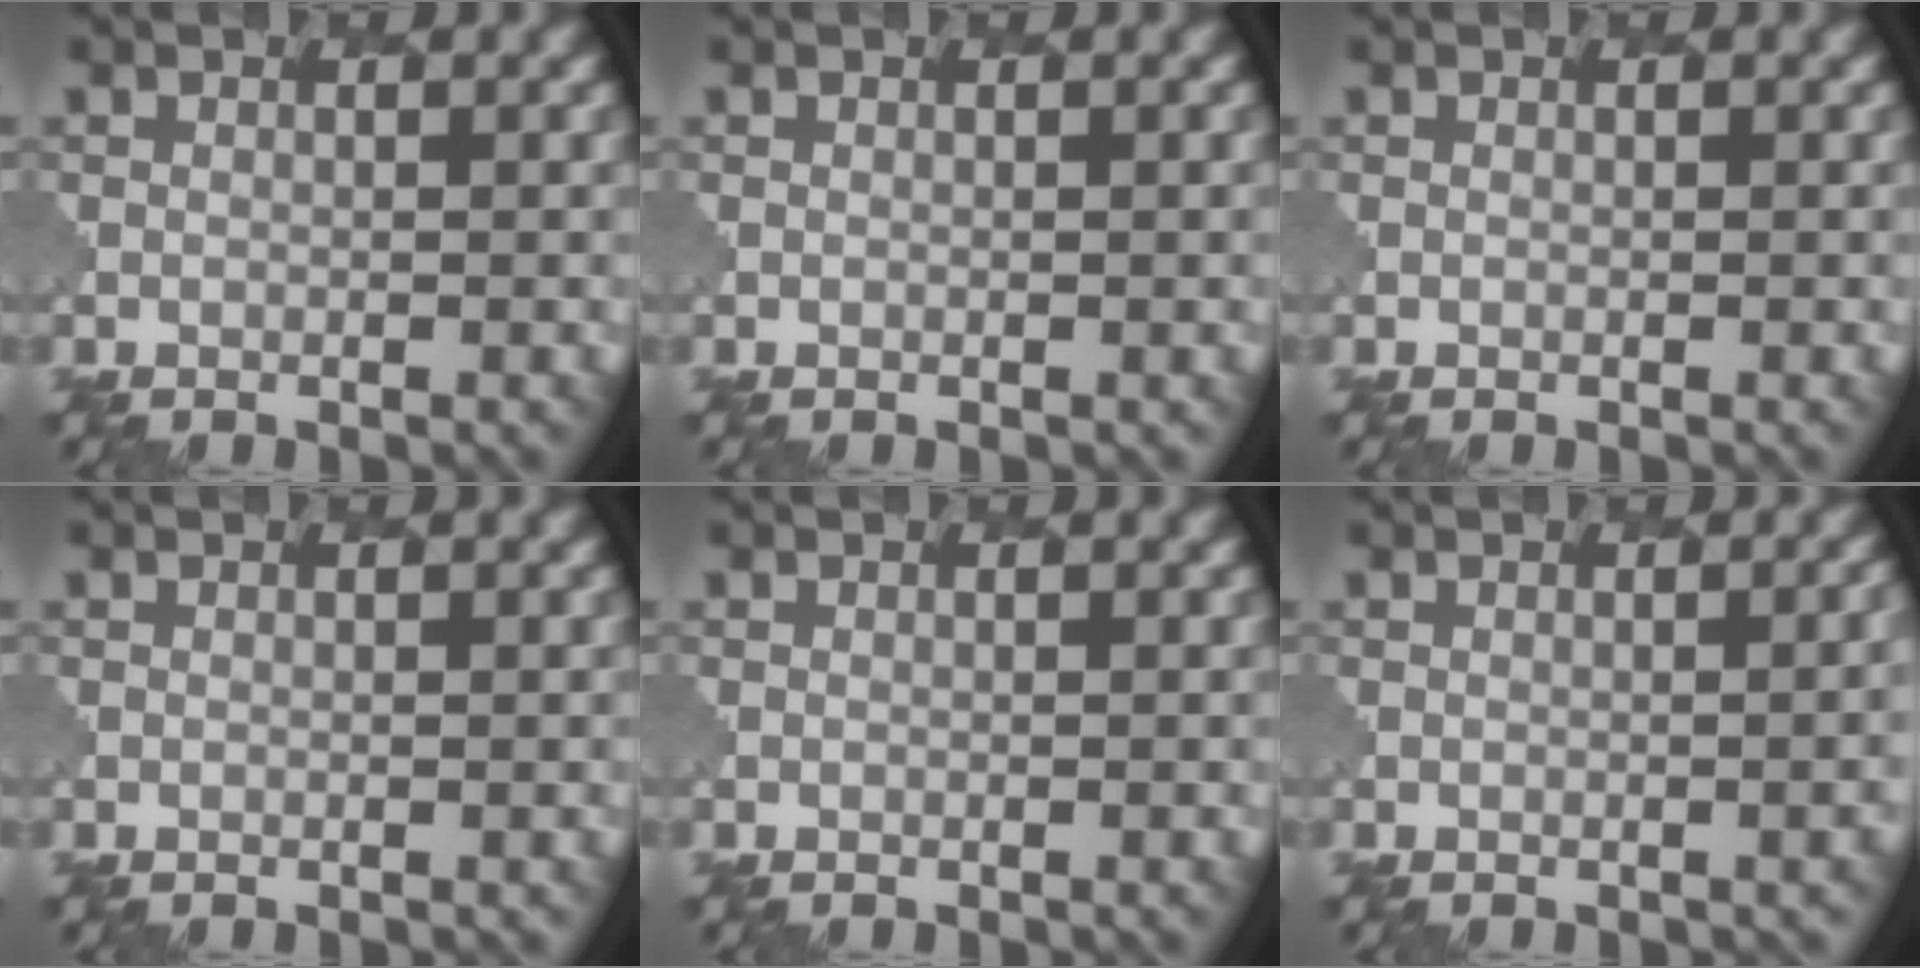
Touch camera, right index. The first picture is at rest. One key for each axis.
{"total": 0.0}
{"total": 0.0}
{"total": 0.0}
{"total": 0.0}
{"total": 2.9, "fx": -0.2, "fy": 1.4, "fz": 2.5, "tx": -0.004, "ty": 0.012, "tz": 0.000}